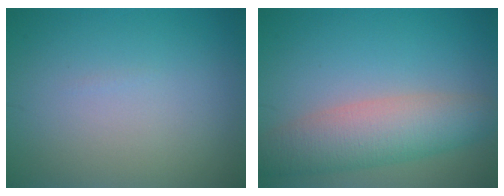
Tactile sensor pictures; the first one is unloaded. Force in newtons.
{"total": 6.0, "press": 6.0, "slide": 0.2}